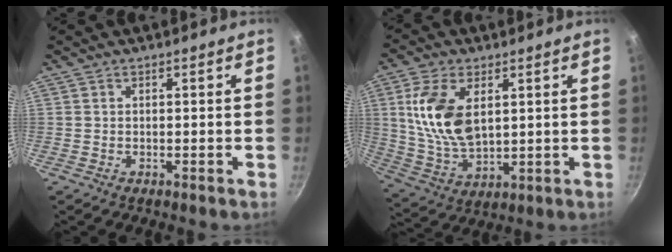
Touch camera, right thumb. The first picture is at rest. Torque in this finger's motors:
{"motor_torque": [-1.03, 1.54, 1.46, 0.63, 0.17]}